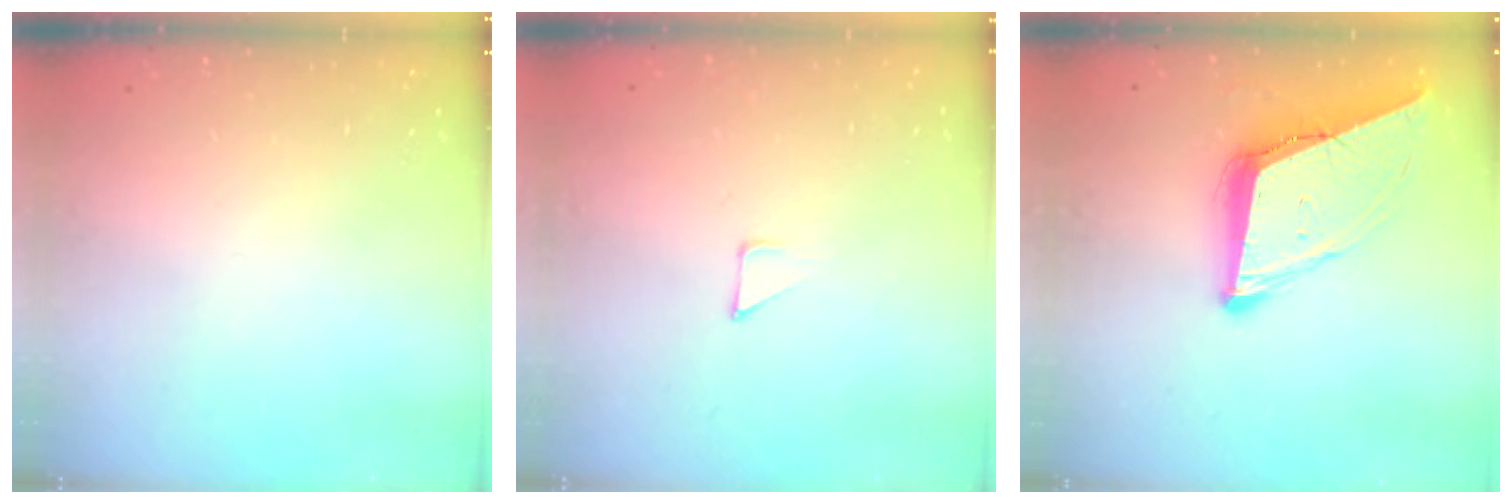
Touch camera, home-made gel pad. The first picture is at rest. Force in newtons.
{"total": 2.8, "press": 2.8, "slide": 0.2}
{"total": 11.8, "press": 11.2, "slide": 3.8}